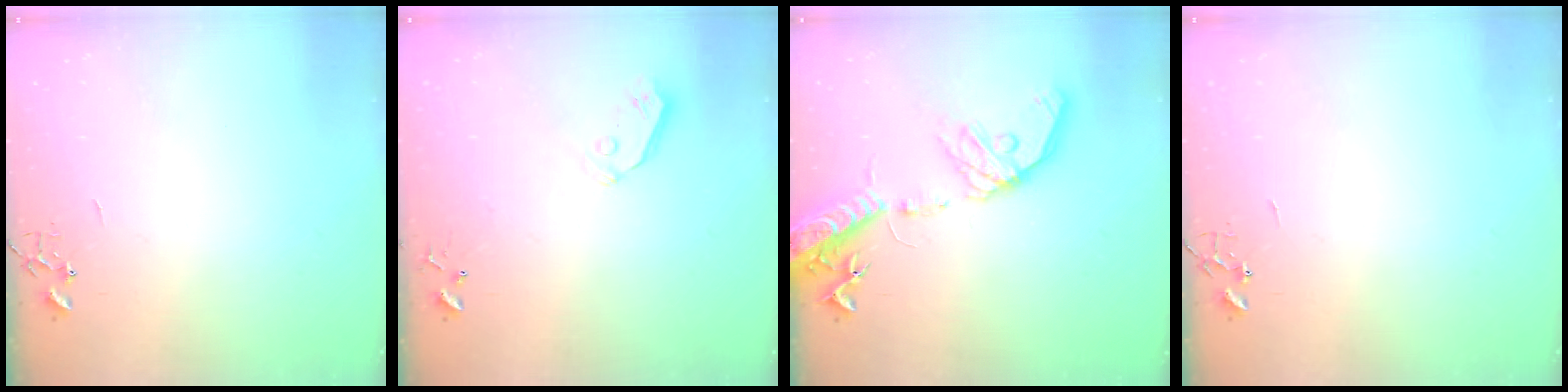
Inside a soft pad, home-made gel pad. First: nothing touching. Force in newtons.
{"total": 4.4, "press": 4.3, "slide": 0.5}
{"total": 20.1, "press": 19.7, "slide": 3.7}
{"total": 0.0}